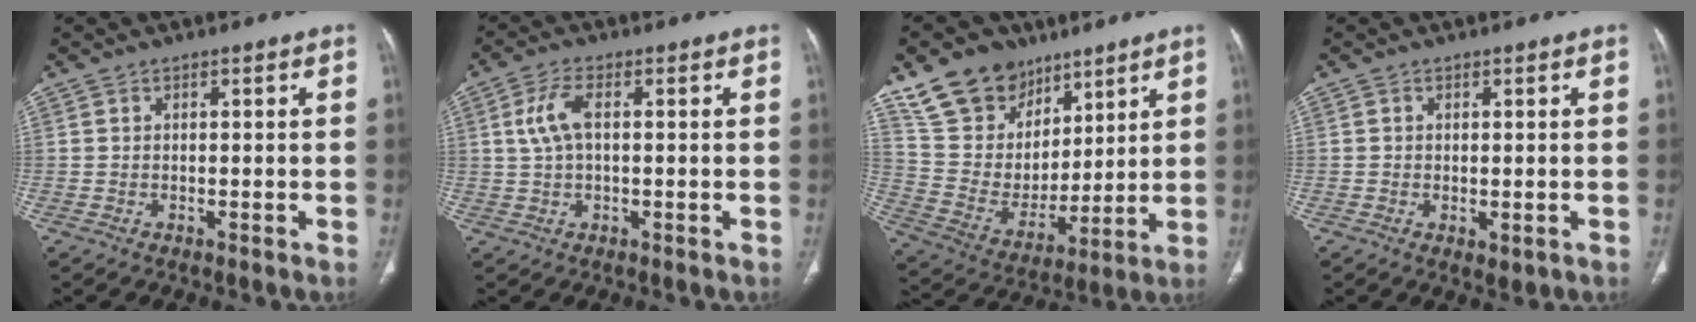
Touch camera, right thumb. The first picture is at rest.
{"total": 7.5, "force": [0.9, 4.5, 5.9], "torque": [-0.118, 0.020, 0.015]}
{"total": 17.3, "force": [11.5, 11.7, 5.5], "torque": [-0.063, -0.049, 0.229]}
{"total": 2.1, "force": [-0.5, 1.2, 1.7], "torque": [-0.022, -0.005, -0.001]}